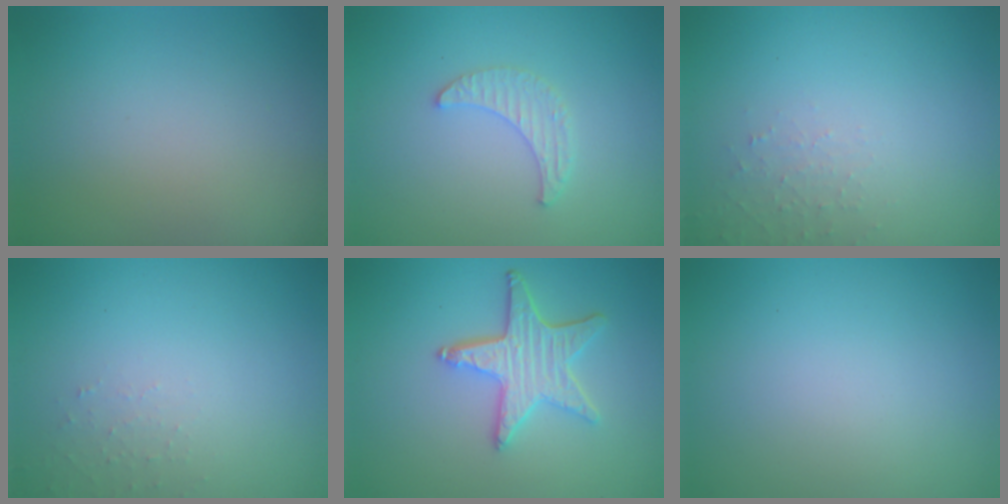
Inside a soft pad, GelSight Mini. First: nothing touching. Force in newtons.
{"total": 2.0, "press": 1.9, "slide": 0.5}
{"total": 1.3, "press": 1.3, "slide": 0.2}
{"total": 1.1, "press": 1.0, "slide": 0.2}
{"total": 4.4, "press": 3.8, "slide": 2.2}
{"total": 0.0}